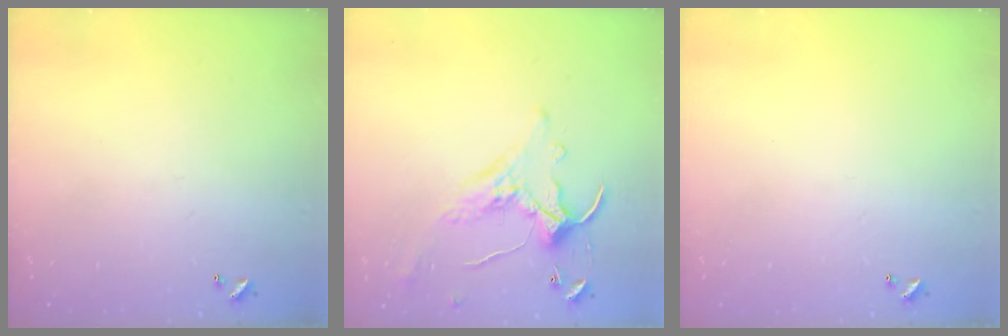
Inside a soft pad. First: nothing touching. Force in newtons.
{"total": 1.1, "press": 0.3, "slide": 1.0}
{"total": 0.0}